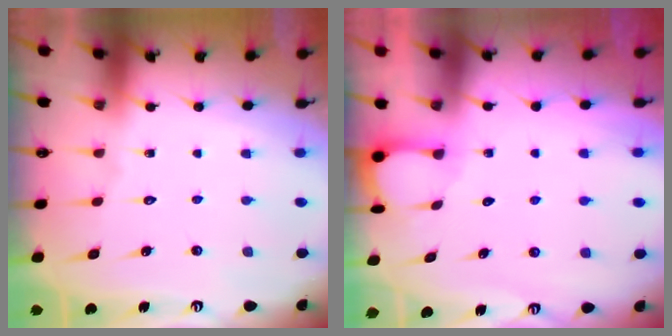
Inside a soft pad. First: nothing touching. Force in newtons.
{"total": 2.0, "press": 2.0, "slide": 0.2}